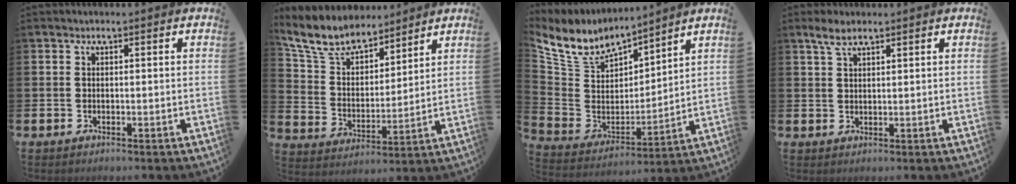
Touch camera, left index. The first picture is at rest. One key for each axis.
{"total": 8.9, "fx": 8.0, "fy": 3.1, "fz": 2.5, "tx": -0.092, "ty": -0.045, "tz": 0.146}
{"total": 8.2, "fx": 7.5, "fy": 3.1, "fz": 1.6, "tx": -0.082, "ty": -0.057, "tz": 0.134}
{"total": 3.3, "fx": 2.4, "fy": 1.1, "fz": 2.0, "tx": -0.042, "ty": 0.005, "tz": 0.043}